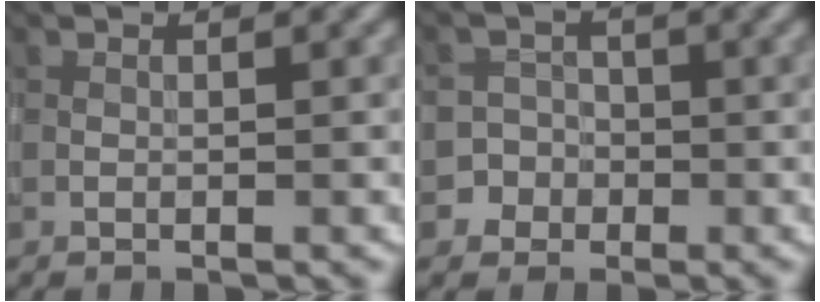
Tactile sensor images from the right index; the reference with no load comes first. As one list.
[{"total": 4.2, "force": [-2.3, 3.5, -0.2], "torque": [0.036, -0.006, -0.049]}]